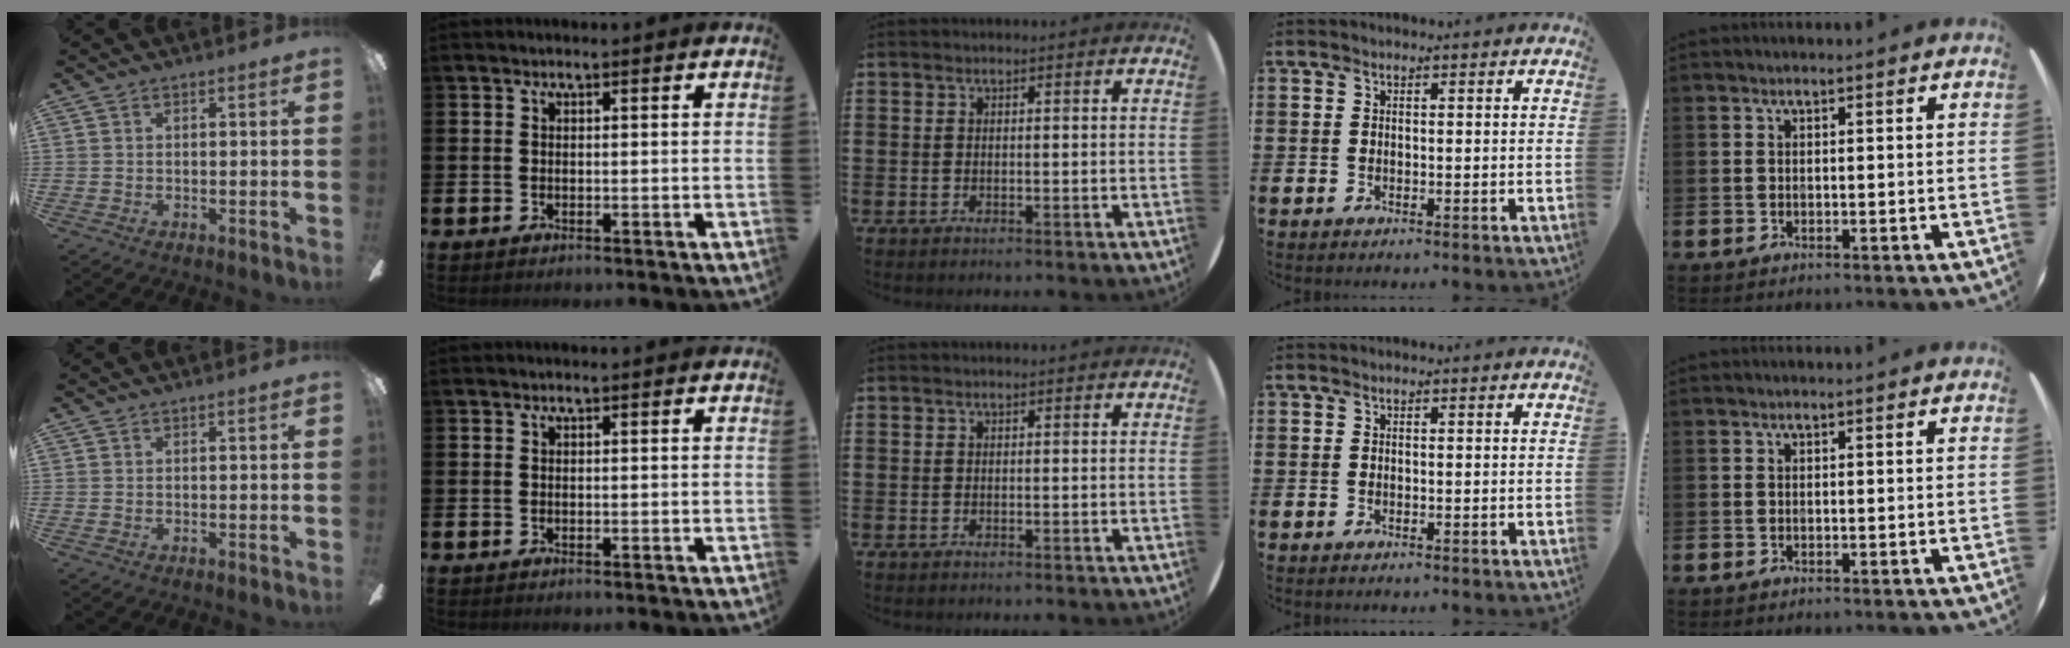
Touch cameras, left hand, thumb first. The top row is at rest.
{}